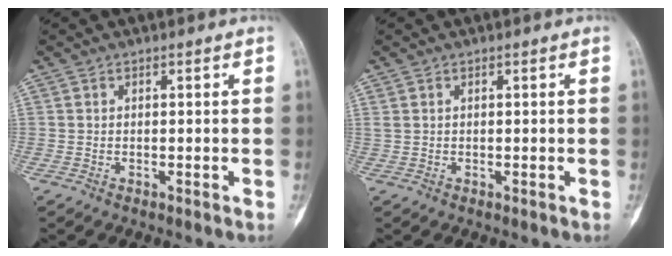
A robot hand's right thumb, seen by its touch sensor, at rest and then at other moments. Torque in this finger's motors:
{"motor_torque": [-0.12, 0.15, 0.01, 0.01, 0.07]}